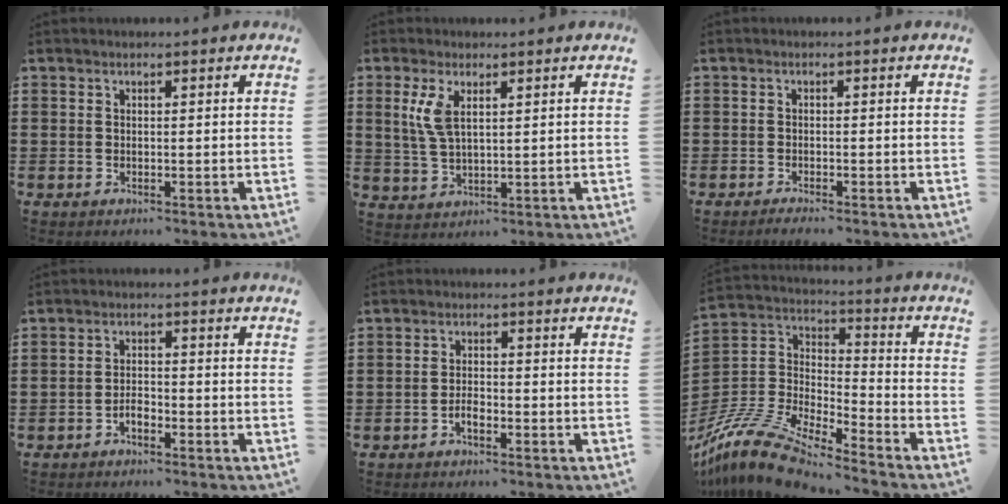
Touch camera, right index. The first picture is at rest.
{"total": 4.9, "force": [1.9, 2.0, 4.0], "torque": [-0.094, 0.003, 0.031]}
{"total": 1.0, "force": [-0.9, -0.1, 0.2], "torque": [-0.006, -0.002, -0.018]}
{"total": 2.3, "force": [-1.5, 1.0, 1.3], "torque": [-0.028, 0.003, -0.030]}
{"total": 2.1, "force": [-1.2, 0.9, 1.5], "torque": [-0.030, 0.002, -0.023]}
{"total": 11.4, "force": [-10.4, 1.8, 4.2], "torque": [-0.113, 0.006, -0.219]}